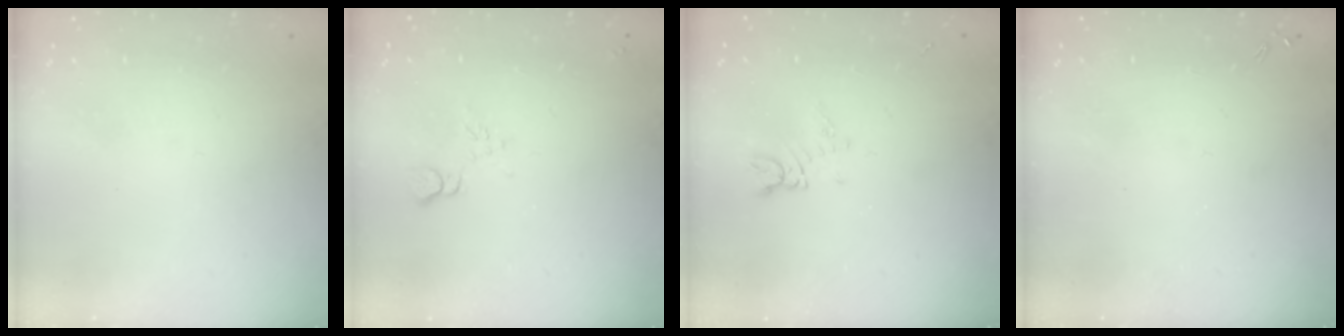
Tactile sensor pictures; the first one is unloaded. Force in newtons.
{"total": 7.0, "press": 7.0, "slide": 0.6}
{"total": 4.3, "press": 4.3, "slide": 0.6}
{"total": 0.0}